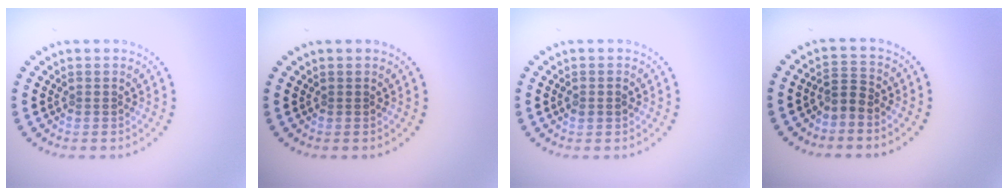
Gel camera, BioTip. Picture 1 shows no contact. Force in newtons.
{"total": 0.0}
{"total": 0.9, "press": 0.9, "slide": 0.1}
{"total": 1.9, "press": 1.4, "slide": 1.3}